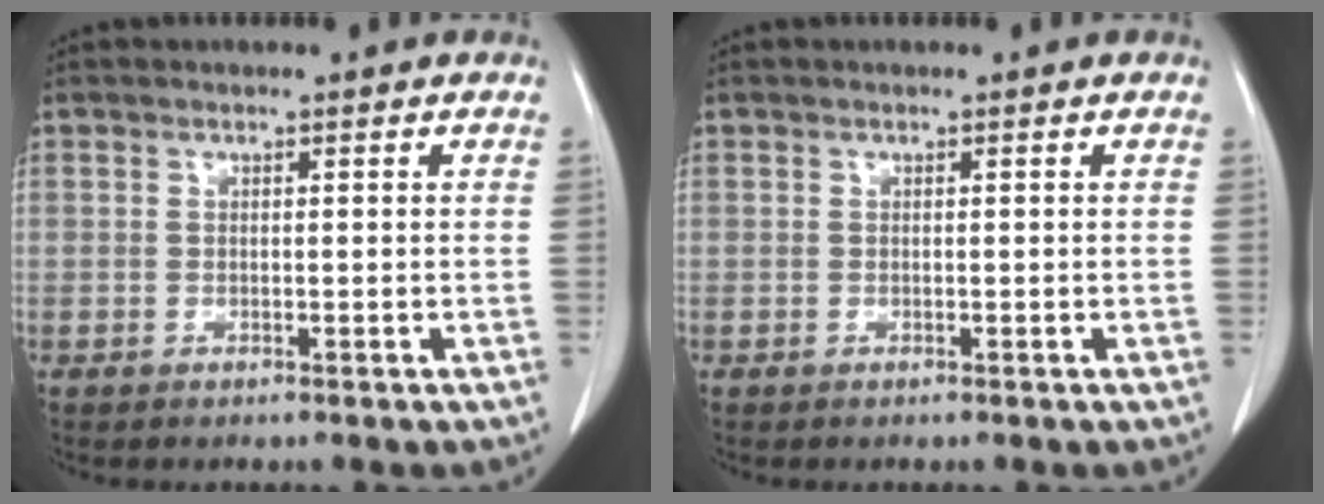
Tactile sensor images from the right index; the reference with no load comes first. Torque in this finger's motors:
{"motor_torque": [0.00, 0.00, 0.00, 0.00]}